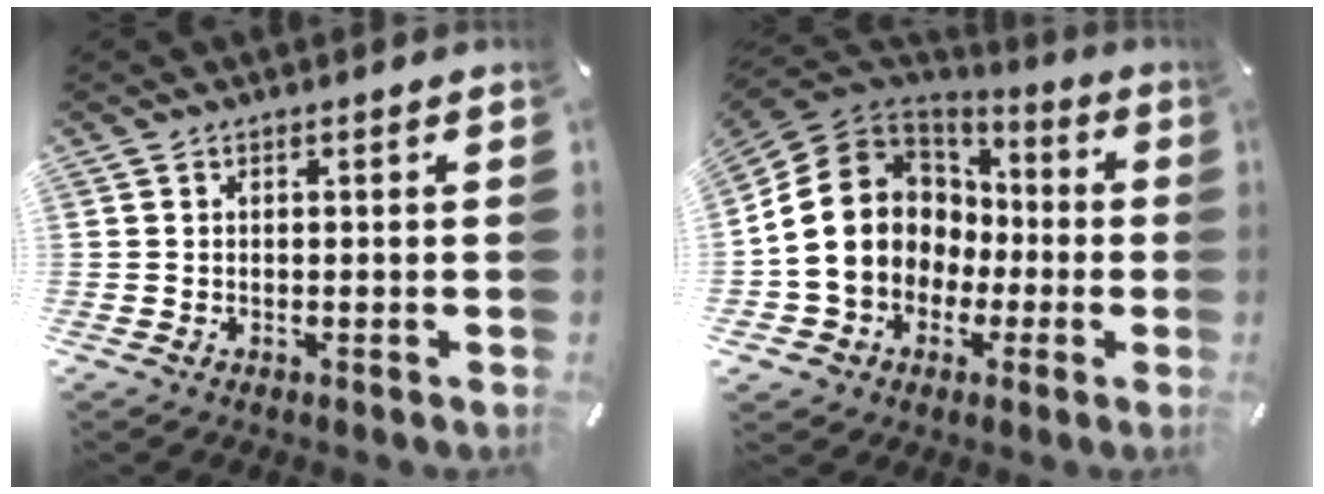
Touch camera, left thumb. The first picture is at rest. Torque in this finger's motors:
{"motor_torque": [2.13, 2.87, 2.58, 0.19, 0.80]}